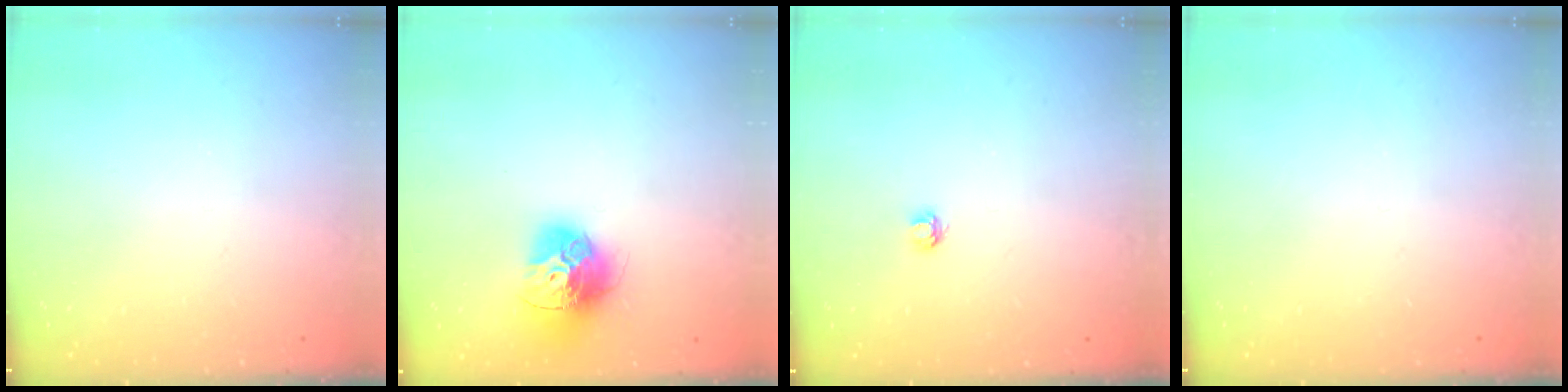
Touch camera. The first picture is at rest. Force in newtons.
{"total": 15.3, "press": 15.2, "slide": 1.7}
{"total": 3.2, "press": 3.2, "slide": 0.3}
{"total": 0.0}